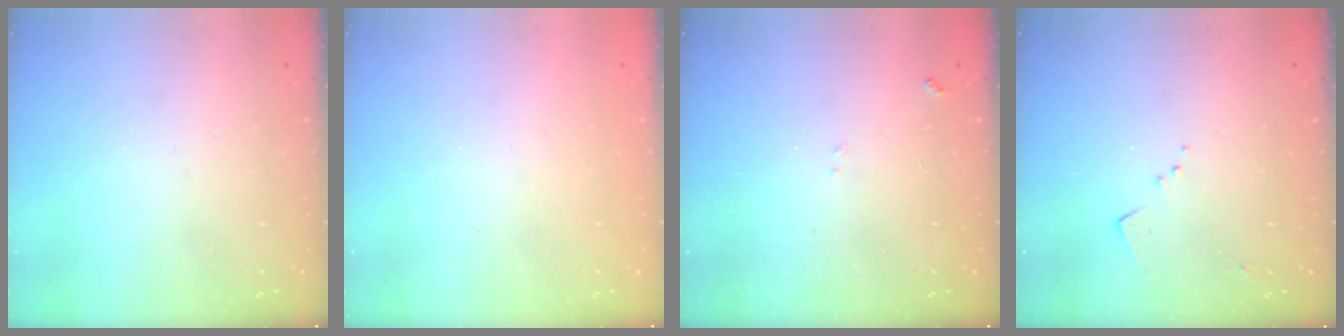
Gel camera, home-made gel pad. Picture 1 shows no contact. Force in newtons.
{"total": 0.9, "press": 0.9, "slide": 0.2}
{"total": 7.1, "press": 7.0, "slide": 0.7}
{"total": 6.3, "press": 6.2, "slide": 0.9}